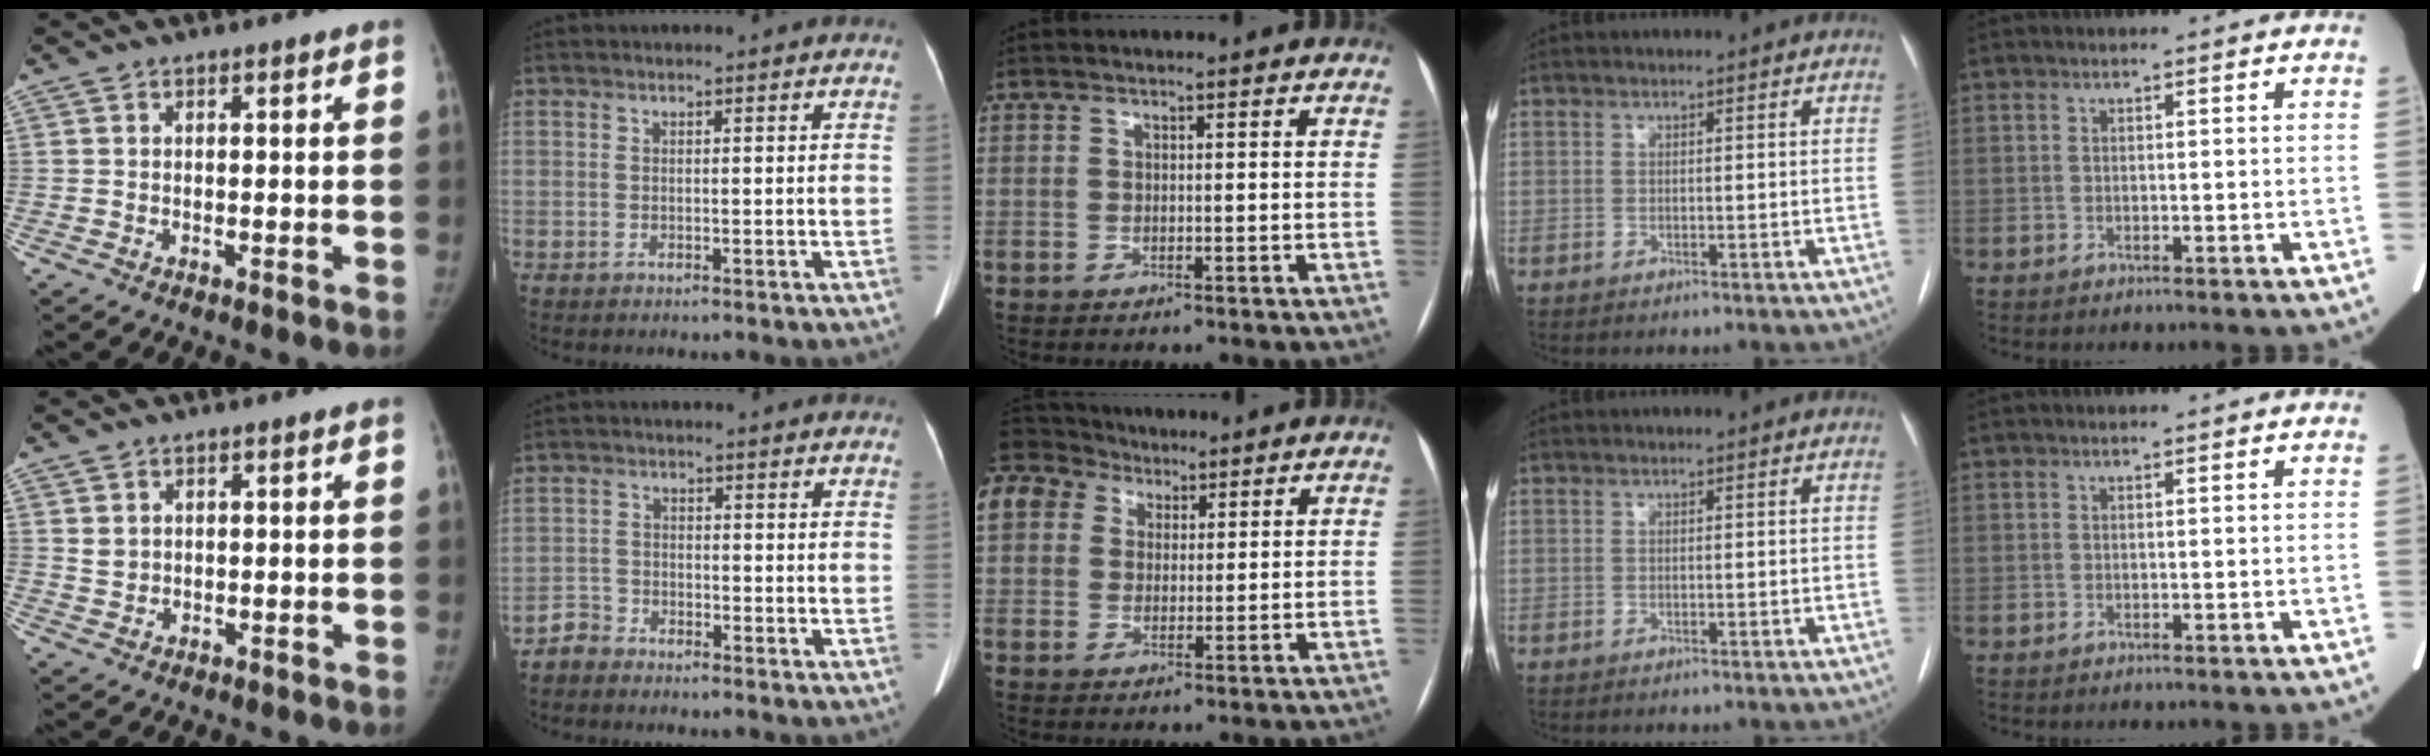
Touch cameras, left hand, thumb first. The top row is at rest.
{"thumb": {"total": 1.6, "force": [0.8, 1.3, 0.6], "torque": [-0.003, -0.007, 0.018]}, "index": {"total": 2.4, "force": [-2.2, 0.7, -0.4], "torque": [0.009, -0.005, -0.044]}, "middle": {"total": 15.2, "force": [8.6, 11.0, 6.0], "torque": [-0.185, 0.076, 0.167]}}